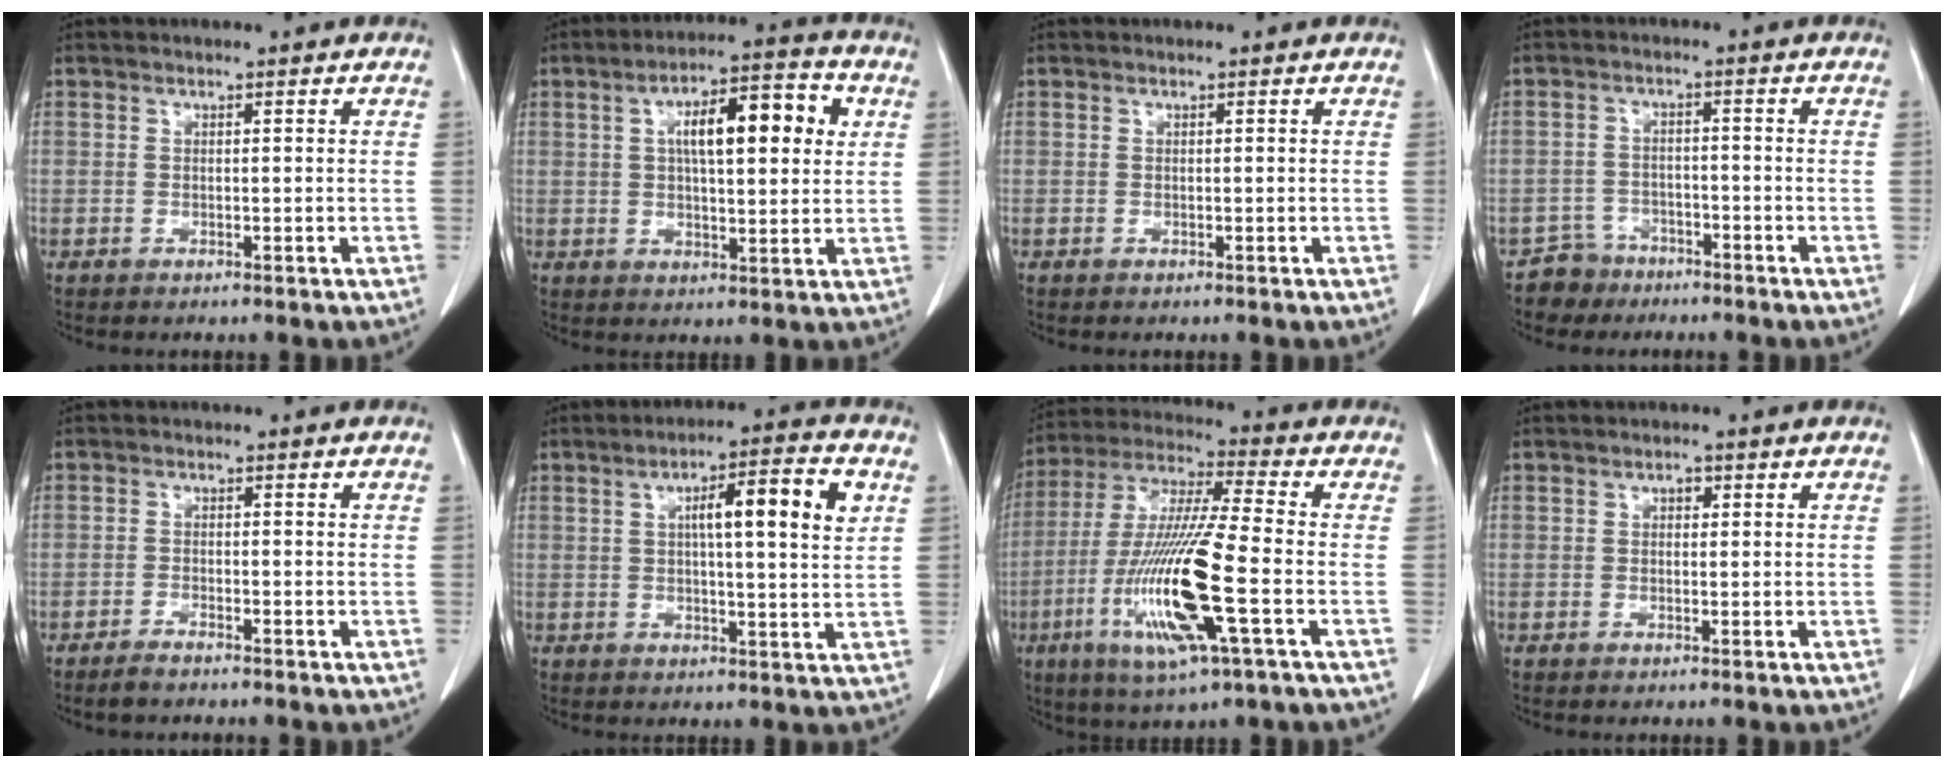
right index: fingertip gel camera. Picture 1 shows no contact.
{"total": 11.9, "force": [3.2, 3.4, 10.9], "torque": [-0.174, 0.026, 0.046]}
{"total": 0.0}
{"total": 4.0, "force": [-3.0, 2.5, -0.8], "torque": [0.018, 0.009, -0.052]}
{"total": 2.2, "force": [-1.9, 0.3, 1.0], "torque": [-0.022, -0.004, -0.034]}
{"total": 10.4, "force": [3.1, 1.1, 9.9], "torque": [-0.149, 0.015, 0.041]}
{"total": 17.7, "force": [-5.0, 0.8, 16.9], "torque": [-0.353, -0.019, -0.095]}
{"total": 1.1, "force": [0.4, 0.8, 0.7], "torque": [-0.008, 0.003, 0.003]}